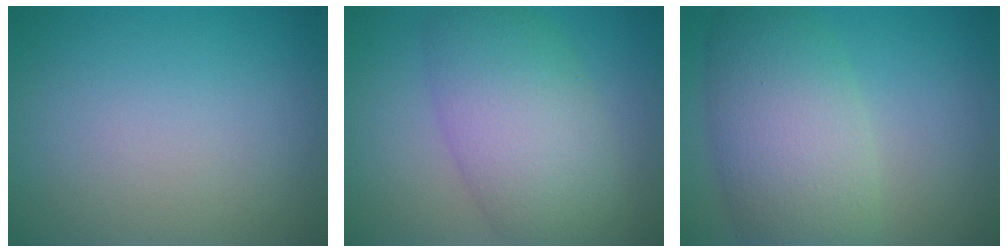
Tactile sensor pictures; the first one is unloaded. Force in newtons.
{"total": 8.0, "press": 8.0, "slide": 0.2}
{"total": 8.1, "press": 8.1, "slide": 0.3}